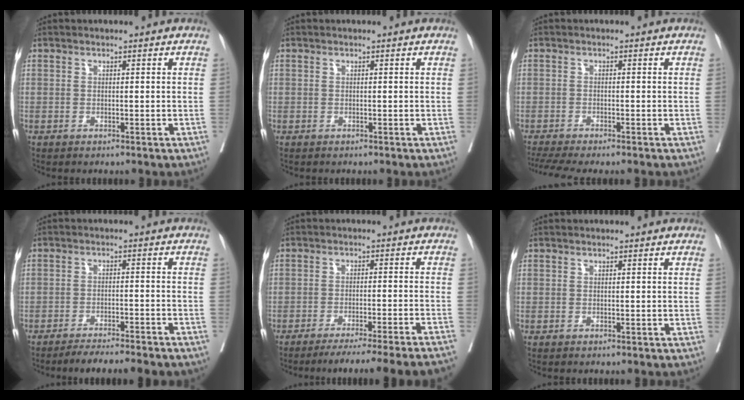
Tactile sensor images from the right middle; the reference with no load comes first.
{"total": 0.0}
{"total": 7.1, "force": [-6.0, 0.4, 3.7], "torque": [-0.056, -0.011, -0.096]}
{"total": 10.2, "force": [-9.0, 0.7, 4.8], "torque": [-0.057, -0.013, -0.125]}
{"total": 17.7, "force": [-16.0, -1.9, 7.5], "torque": [-0.070, -0.042, -0.211]}
{"total": 0.0}